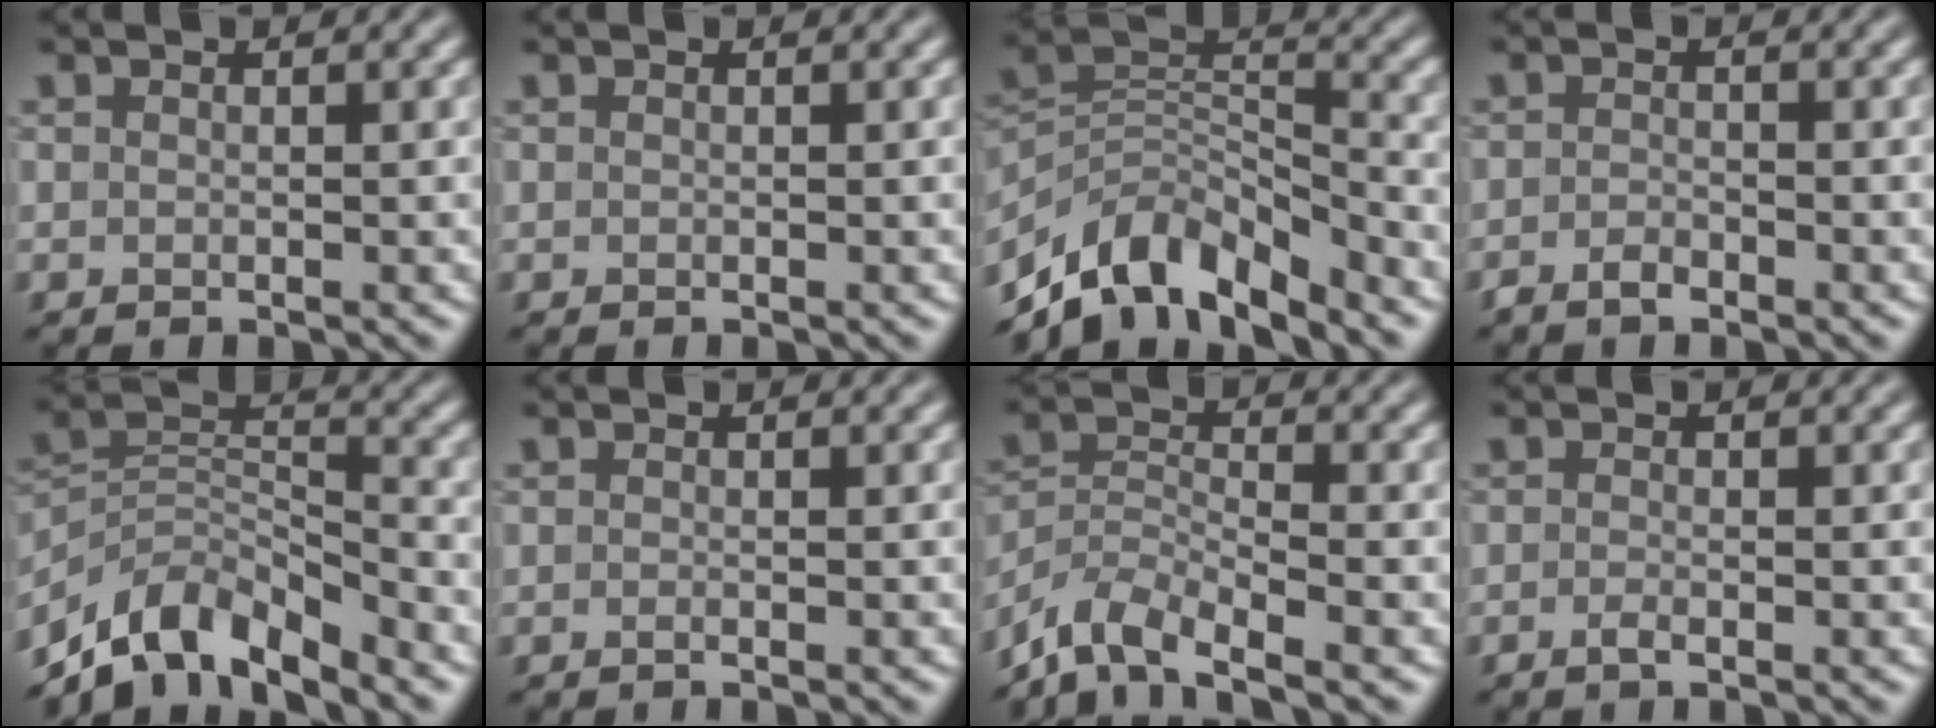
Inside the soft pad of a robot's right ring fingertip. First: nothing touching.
{"total": 0.0}
{"total": 9.1, "force": [-6.8, 3.8, 4.6], "torque": [-0.072, -0.001, -0.140]}
{"total": 1.2, "force": [-0.9, 0.5, 0.7], "torque": [-0.016, 0.004, -0.022]}
{"total": 8.4, "force": [-6.7, 3.2, 4.0], "torque": [-0.062, -0.001, -0.140]}
{"total": 0.0}
{"total": 5.9, "force": [-4.8, 1.9, 2.9], "torque": [-0.055, -0.001, -0.103]}
{"total": 0.7, "force": [-0.3, 0.0, 0.6], "torque": [-0.015, 0.002, -0.009]}